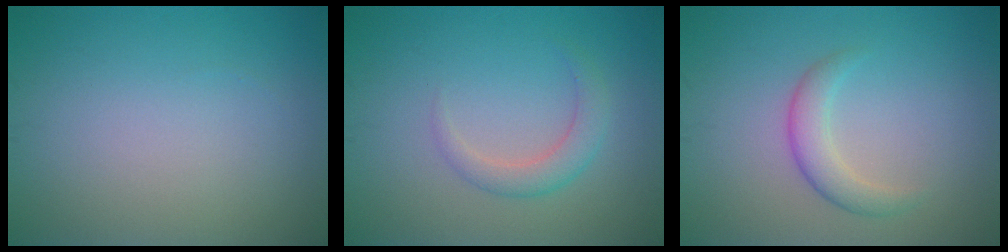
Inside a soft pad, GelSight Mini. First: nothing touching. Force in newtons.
{"total": 2.2, "press": 2.2, "slide": 0.2}
{"total": 2.5, "press": 2.5, "slide": 0.0}